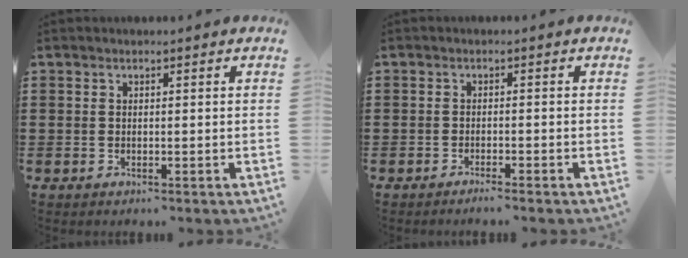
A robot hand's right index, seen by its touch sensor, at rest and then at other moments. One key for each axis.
{"total": 1.4, "fx": -1.3, "fy": -0.2, "fz": 0.4, "tx": -0.007, "ty": 0.001, "tz": -0.025}